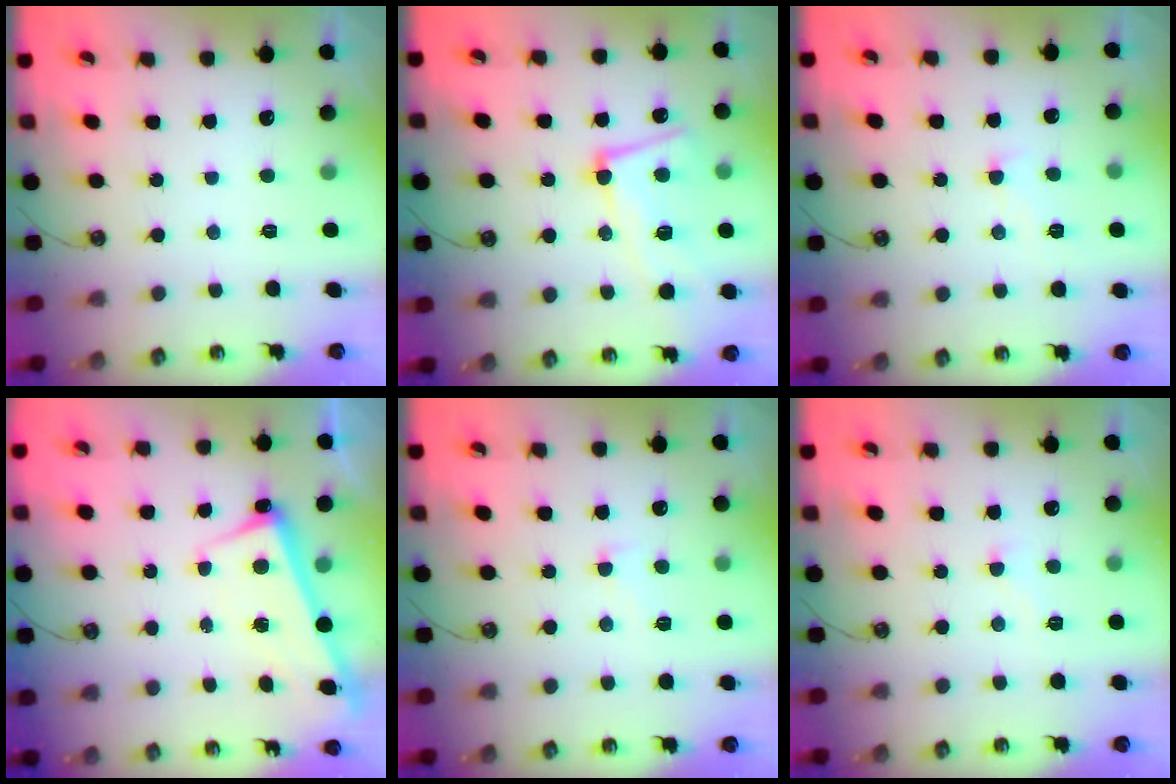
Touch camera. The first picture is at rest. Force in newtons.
{"total": 11.4, "press": 11.3, "slide": 1.9}
{"total": 3.1, "press": 3.1, "slide": 0.2}
{"total": 2.7, "press": 2.6, "slide": 0.5}
{"total": 3.6, "press": 3.4, "slide": 1.0}
{"total": 2.3, "press": 2.2, "slide": 0.6}